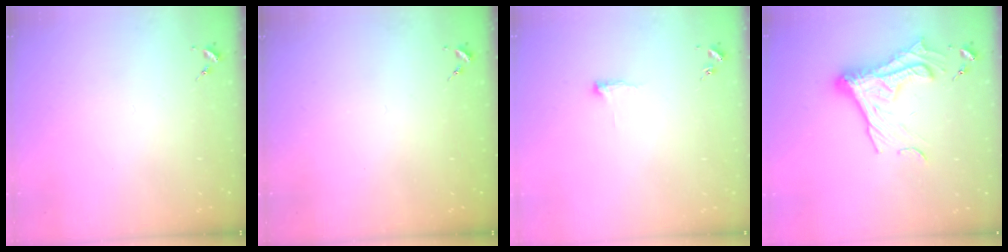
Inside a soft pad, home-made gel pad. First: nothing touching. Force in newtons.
{"total": 0.7, "press": 0.7, "slide": 0.0}
{"total": 4.6, "press": 4.5, "slide": 0.7}
{"total": 16.5, "press": 16.5, "slide": 1.4}